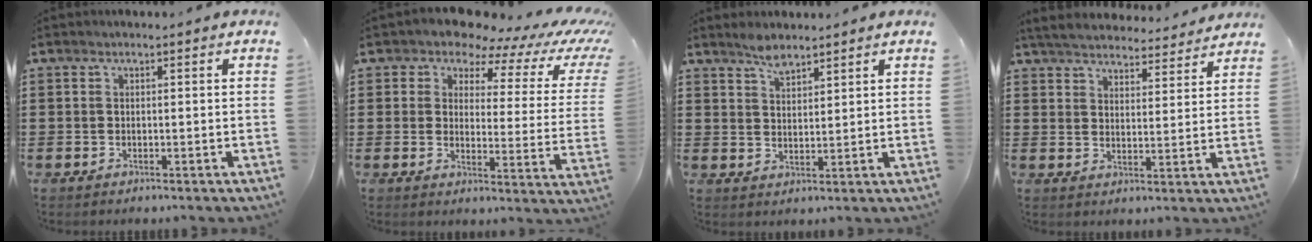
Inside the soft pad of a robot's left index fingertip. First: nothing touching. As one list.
[{"total": 6.2, "force": [5.0, 2.6, 2.6], "torque": [-0.066, -0.032, 0.082]}, {"total": 3.2, "force": [2.7, 1.1, 1.2], "torque": [-0.030, 0.003, 0.052]}, {"total": 4.7, "force": [4.6, 0.6, 0.6], "torque": [-0.035, -0.026, 0.079]}]